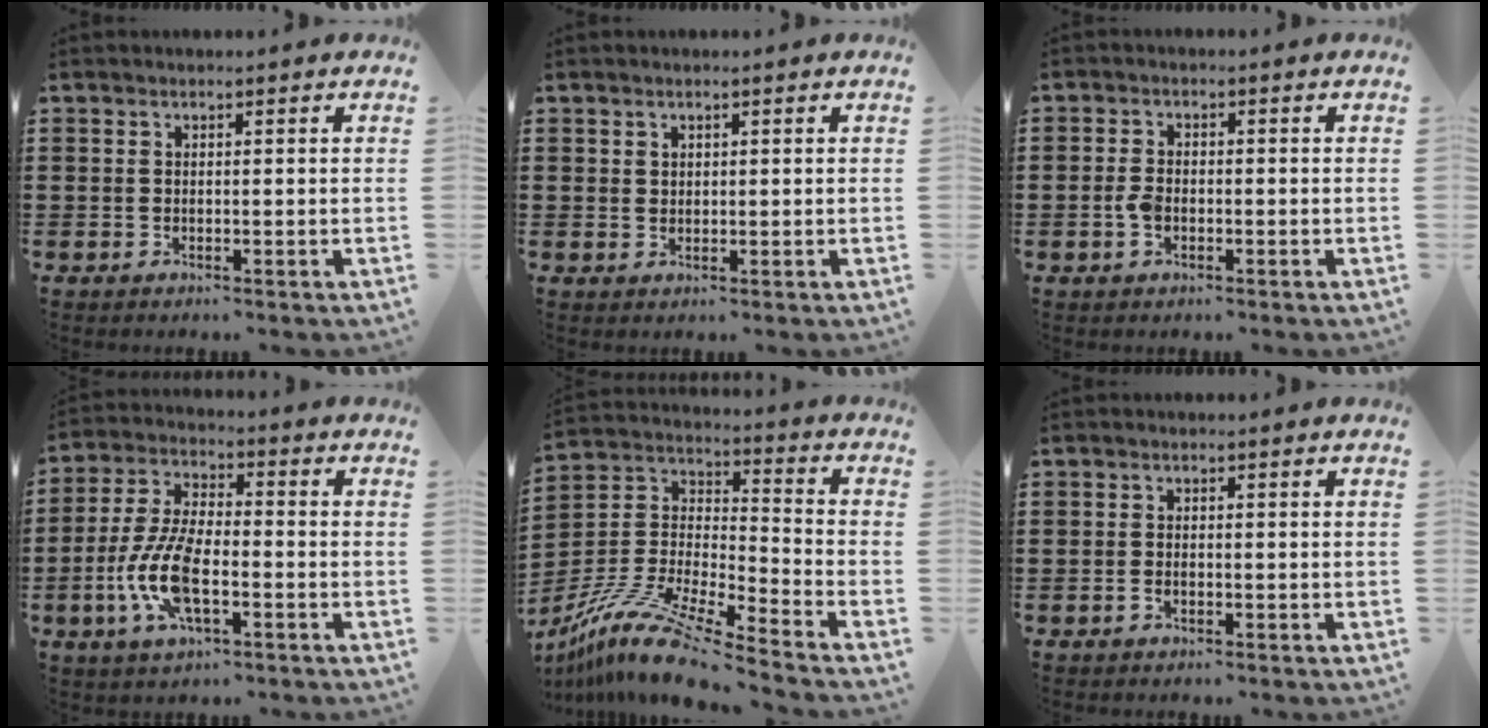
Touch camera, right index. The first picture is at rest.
{"total": 1.0, "force": [0.7, 0.7, 0.2], "torque": [-0.005, 0.002, 0.014]}
{"total": 2.7, "force": [-0.9, 1.5, 2.0], "torque": [-0.053, -0.004, -0.020]}
{"total": 10.3, "force": [-3.1, 4.2, 8.9], "torque": [-0.209, -0.011, -0.063]}
{"total": 11.6, "force": [-9.9, 0.6, 5.9], "torque": [-0.134, 0.006, -0.204]}
{"total": 1.0, "force": [-0.5, 0.5, 0.8], "torque": [-0.017, -0.004, -0.009]}